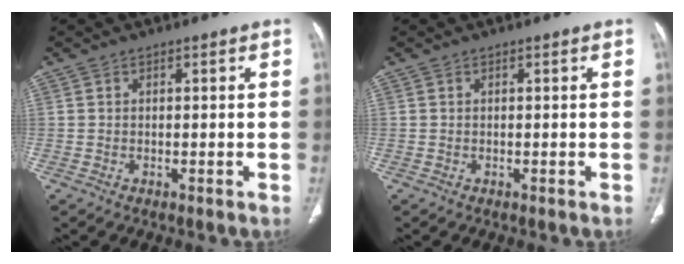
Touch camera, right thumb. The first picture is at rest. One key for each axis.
{"total": 0.0}